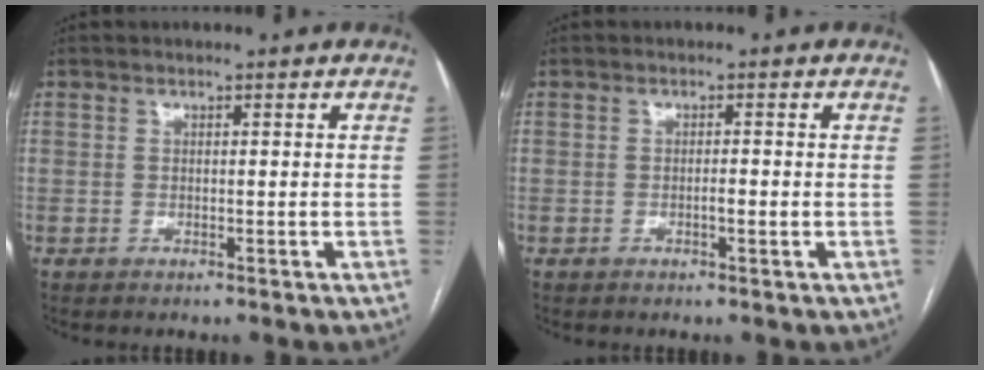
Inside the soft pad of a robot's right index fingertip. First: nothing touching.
{"total": 1.4, "force": [-0.4, 0.2, 1.3], "torque": [-0.023, 0.001, -0.008]}